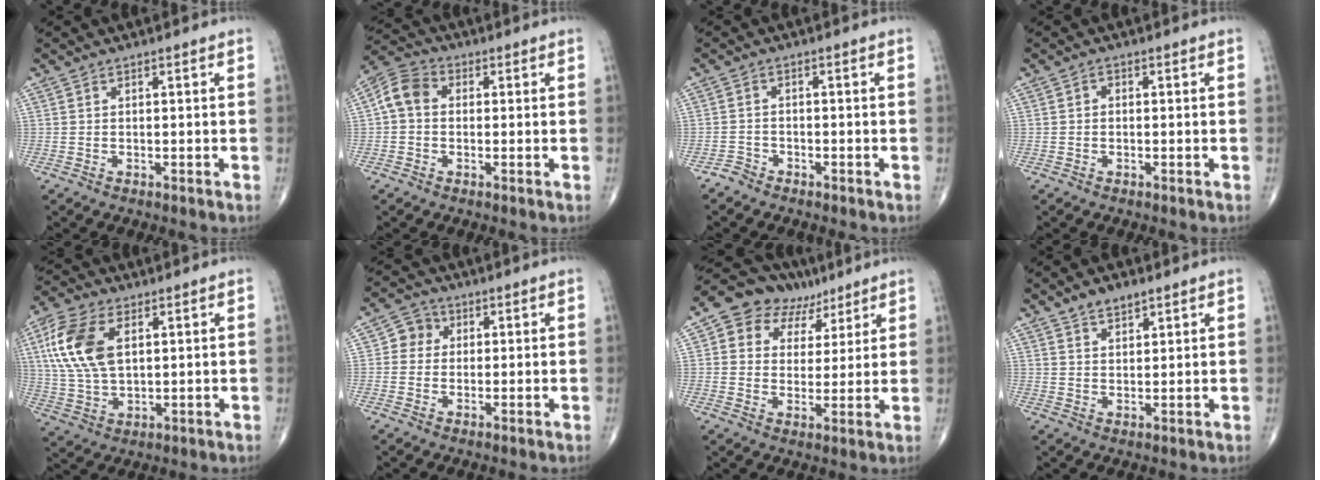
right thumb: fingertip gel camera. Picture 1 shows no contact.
{"total": 6.1, "force": [0.2, 4.7, 3.9], "torque": [-0.068, 0.020, -0.010]}
{"total": 2.0, "force": [-1.7, 0.9, -0.2], "torque": [0.002, 0.002, -0.037]}
{"total": 0.9, "force": [-0.1, 0.7, 0.5], "torque": [-0.003, 0.004, -0.006]}
{"total": 14.0, "force": [3.9, 7.9, 11.0], "torque": [-0.237, -0.001, 0.078]}
{"total": 4.2, "force": [0.6, 3.9, 1.4], "torque": [0.003, 0.007, 0.000]}
{"total": 12.1, "force": [6.2, 9.1, 5.0], "torque": [-0.040, 0.004, 0.098]}
{"total": 4.1, "force": [2.9, 2.0, 2.2], "torque": [-0.025, -0.014, 0.050]}